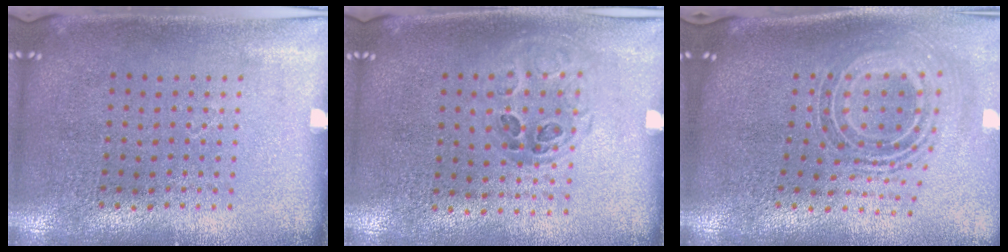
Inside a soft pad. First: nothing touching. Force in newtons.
{"total": 1.0, "press": 0.8, "slide": 0.5}
{"total": 1.3, "press": 1.1, "slide": 0.8}